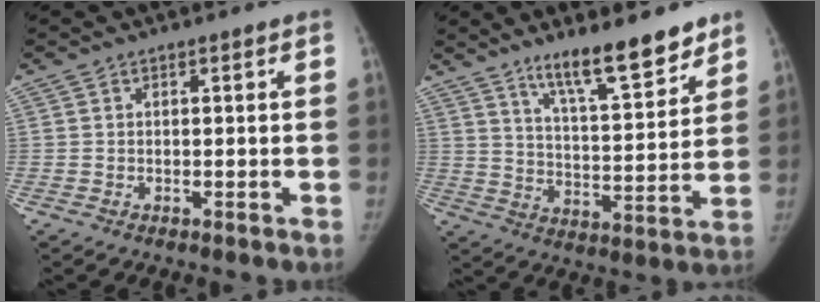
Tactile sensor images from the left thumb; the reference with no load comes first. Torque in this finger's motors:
{"motor_torque": [0.07, 0.05, 0.09, -0.01, 0.06]}